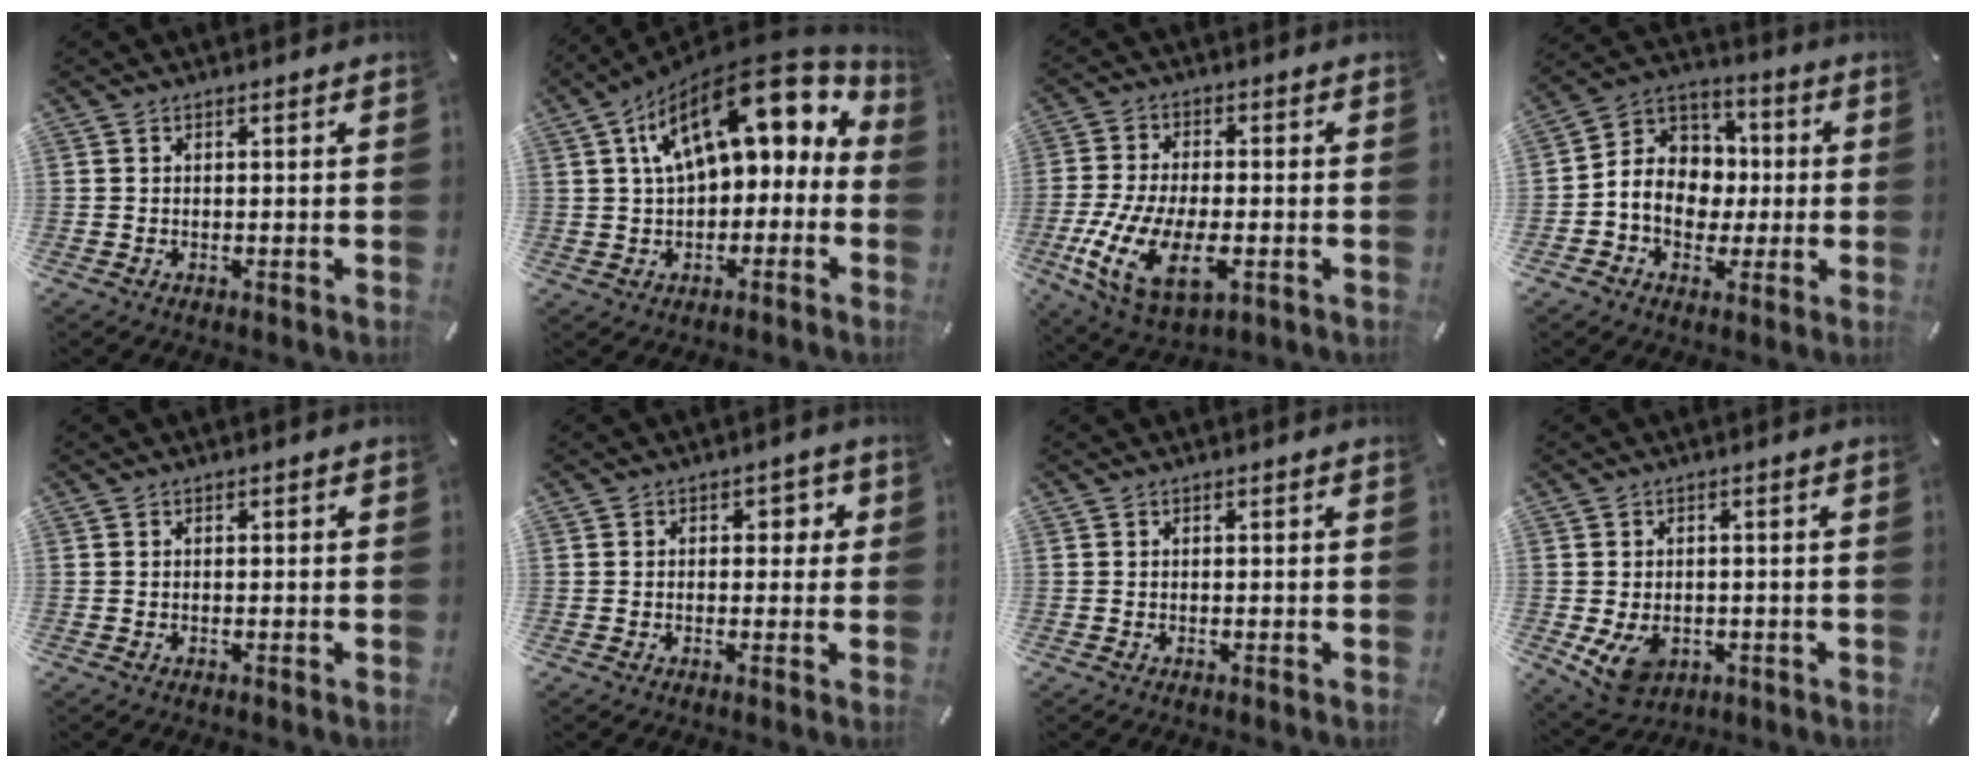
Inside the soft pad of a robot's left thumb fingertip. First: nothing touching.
{"total": 18.3, "force": [8.2, 9.3, 13.5], "torque": [-0.218, -0.045, 0.142]}
{"total": 14.8, "force": [-4.6, 7.8, 11.8], "torque": [-0.252, -0.001, -0.077]}
{"total": 10.6, "force": [-1.6, 9.7, 4.0], "torque": [-0.089, 0.008, -0.028]}
{"total": 0.0}
{"total": 2.9, "force": [0.3, 2.2, 1.9], "torque": [-0.020, 0.000, -0.005]}
{"total": 0.0}
{"total": 6.7, "force": [-1.5, 5.1, 4.0], "torque": [-0.073, 0.001, -0.024]}